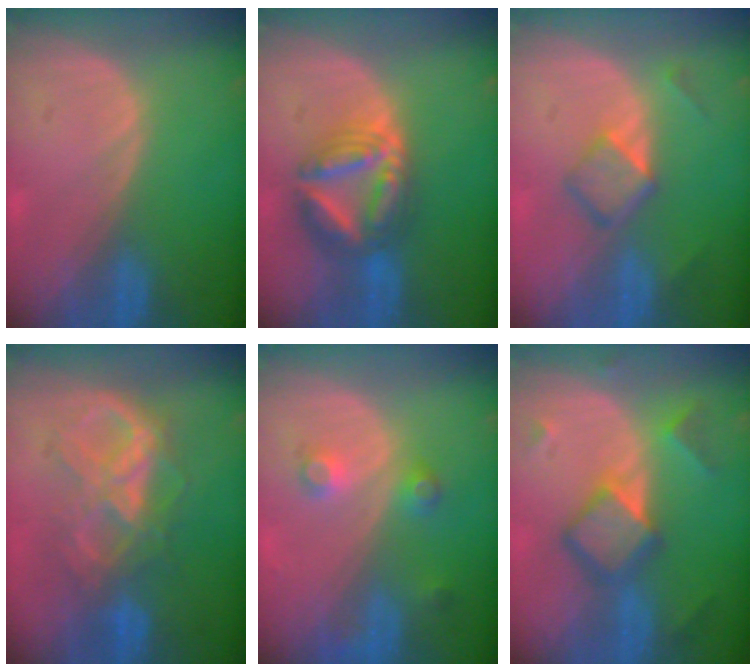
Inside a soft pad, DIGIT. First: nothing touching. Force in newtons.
{"total": 8.5, "press": 8.4, "slide": 0.8}
{"total": 4.6, "press": 4.5, "slide": 1.1}
{"total": 7.9, "press": 7.9, "slide": 0.6}
{"total": 3.8, "press": 3.5, "slide": 1.4}
{"total": 7.1, "press": 7.1, "slide": 0.5}